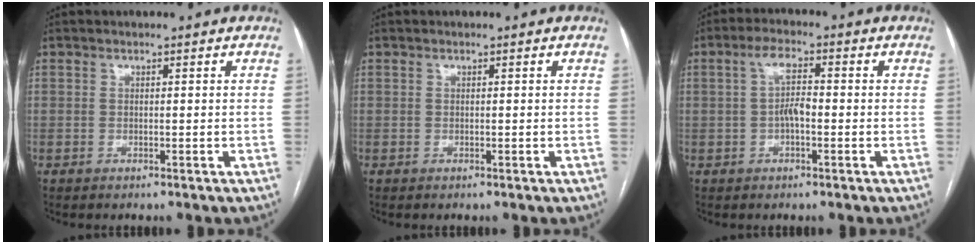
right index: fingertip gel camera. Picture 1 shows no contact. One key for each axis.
{"total": 0.0}
{"total": 4.2, "fx": -0.1, "fy": 1.4, "fz": 4.0, "tx": -0.080, "ty": 0.012, "tz": -0.004}